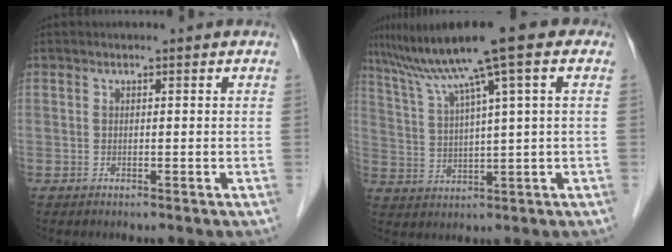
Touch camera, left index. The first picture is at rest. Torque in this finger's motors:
{"motor_torque": [1.03, -1.11, 0.30, 0.21]}